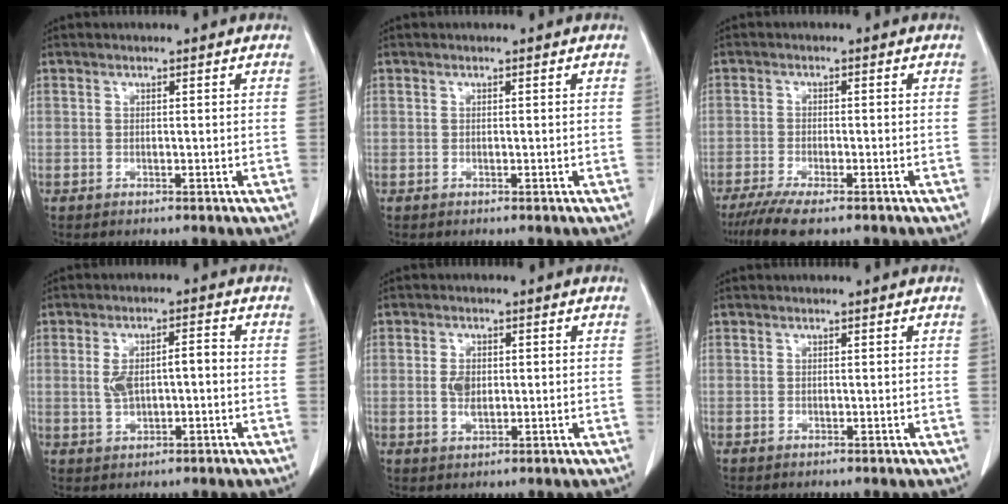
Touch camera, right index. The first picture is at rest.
{"total": 0.0}
{"total": 6.8, "force": [-5.1, 0.9, 4.4], "torque": [-0.073, -0.016, -0.082]}
{"total": 5.4, "force": [0.0, 2.3, 4.9], "torque": [-0.096, 0.019, 0.008]}
{"total": 3.0, "force": [0.2, 1.7, 2.5], "torque": [-0.047, 0.002, 0.008]}
{"total": 0.0}